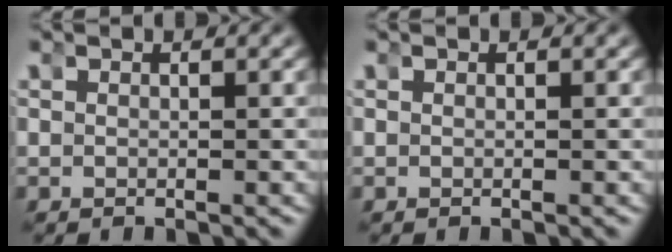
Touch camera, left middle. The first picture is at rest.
{"total": 0.0}